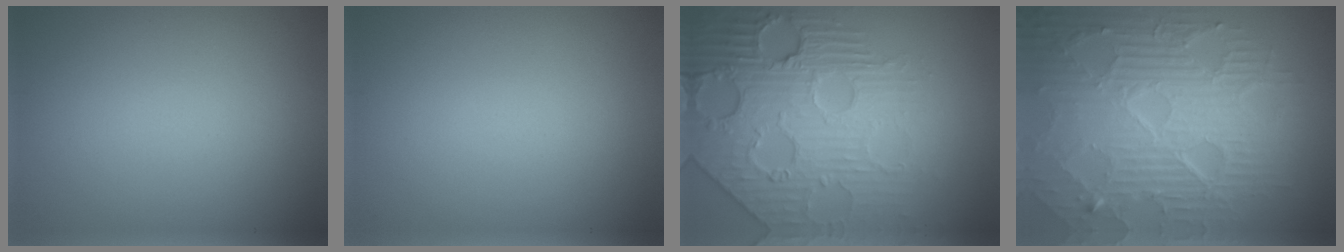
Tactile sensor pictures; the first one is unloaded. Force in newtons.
{"total": 0.0}
{"total": 8.1, "press": 6.1, "slide": 5.4}
{"total": 10.8, "press": 6.8, "slide": 8.4}